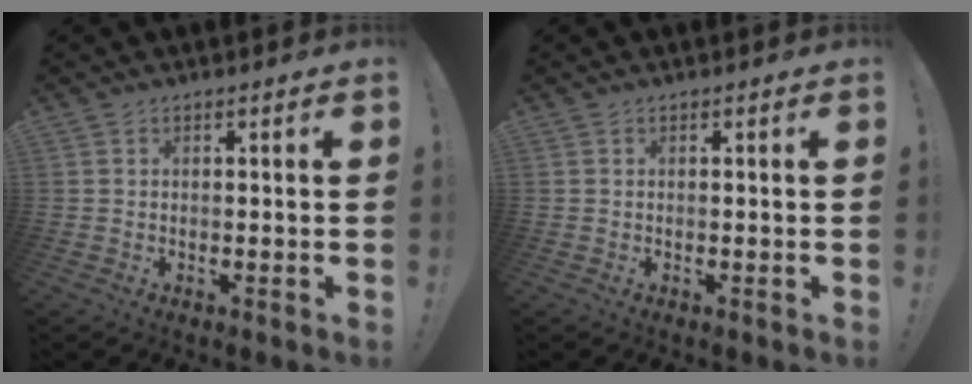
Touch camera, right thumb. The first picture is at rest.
{"total": 0.0}